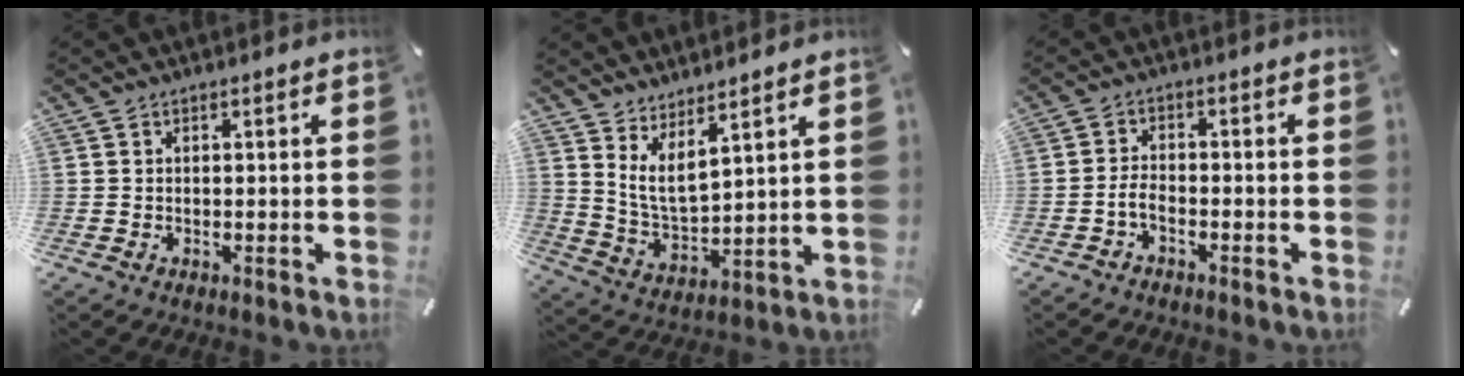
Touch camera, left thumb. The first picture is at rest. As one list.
[{"total": 7.1, "force": [5.4, 2.2, 4.0], "torque": [-0.103, -0.030, 0.101]}, {"total": 3.4, "force": [-2.1, 1.7, 2.1], "torque": [-0.051, 0.008, -0.042]}]